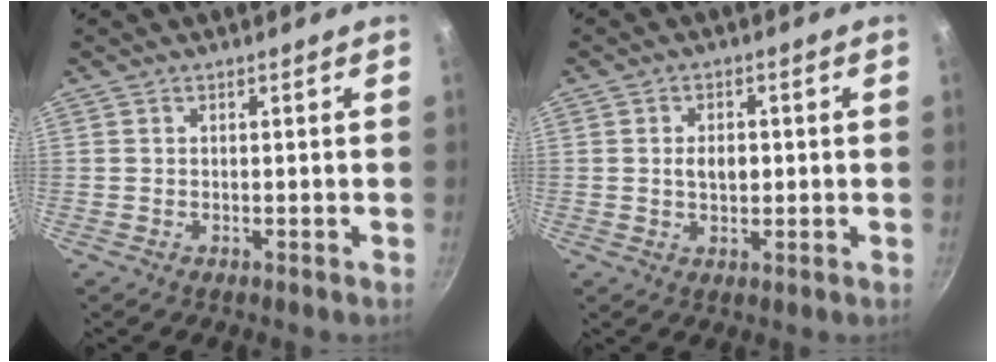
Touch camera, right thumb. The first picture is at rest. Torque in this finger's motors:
{"motor_torque": [0.00, 0.03, -0.01, 0.09, 0.11]}